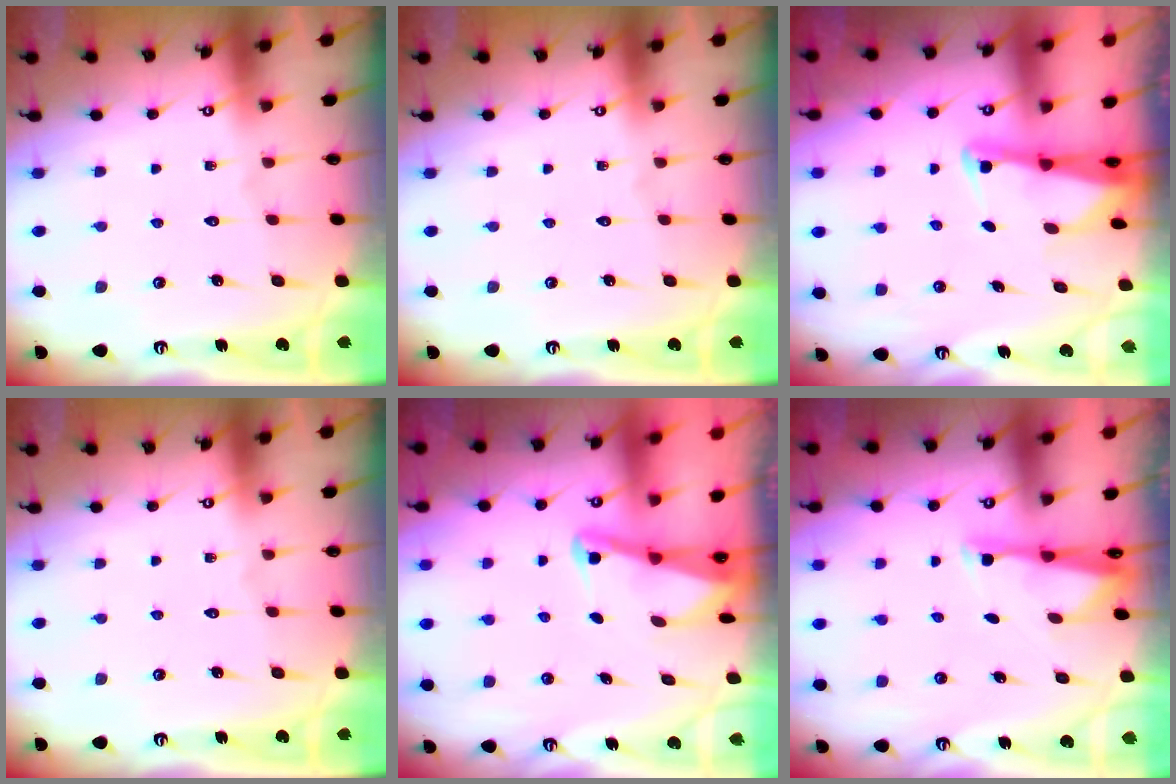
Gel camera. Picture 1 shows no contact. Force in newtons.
{"total": 0.0}
{"total": 2.6, "press": 2.6, "slide": 0.2}
{"total": 0.0}
{"total": 2.1, "press": 2.0, "slide": 0.3}
{"total": 2.7, "press": 2.7, "slide": 0.5}